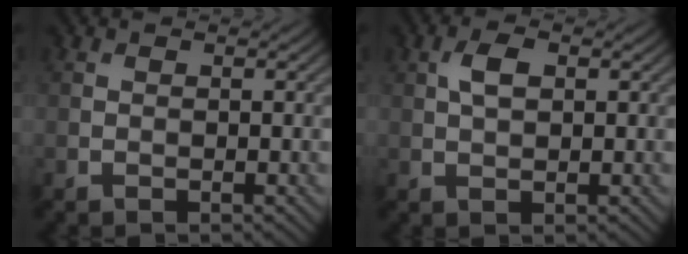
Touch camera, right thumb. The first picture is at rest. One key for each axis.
{"total": 2.8, "fx": 0.7, "fy": 1.5, "fz": 2.3, "tx": -0.049, "ty": 0.003, "tz": 0.012}